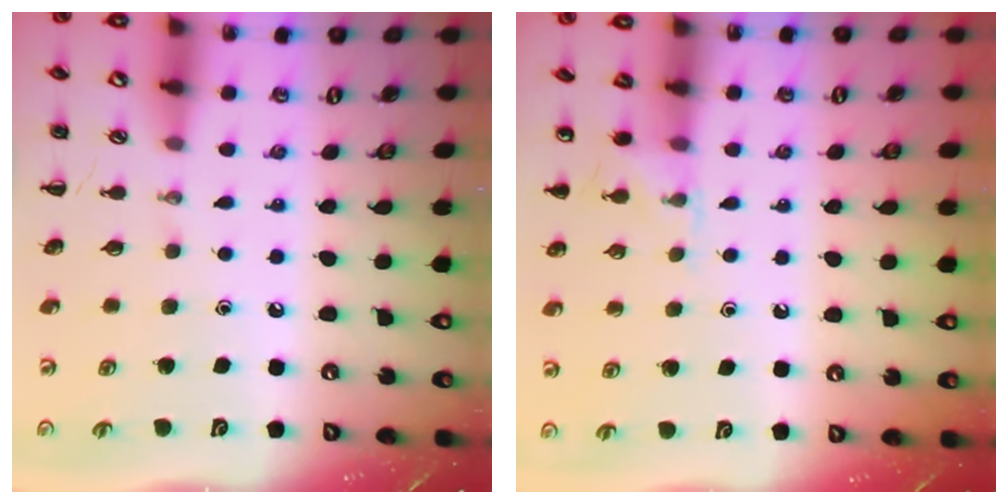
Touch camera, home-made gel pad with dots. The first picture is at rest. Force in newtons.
{"total": 5.9, "press": 5.5, "slide": 2.0}